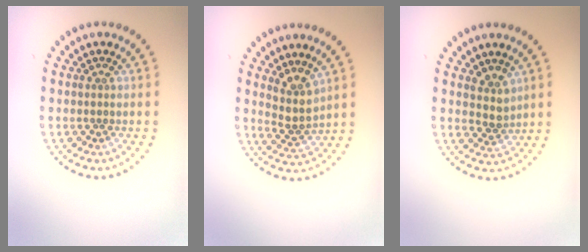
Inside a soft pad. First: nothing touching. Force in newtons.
{"total": 2.8, "press": 2.2, "slide": 1.8}
{"total": 2.2, "press": 1.7, "slide": 1.4}